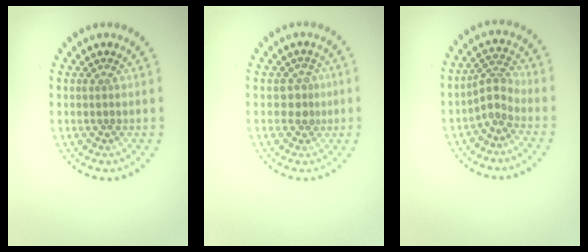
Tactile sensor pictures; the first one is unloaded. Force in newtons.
{"total": 1.8, "press": 1.4, "slide": 1.1}
{"total": 2.2, "press": 1.5, "slide": 1.7}